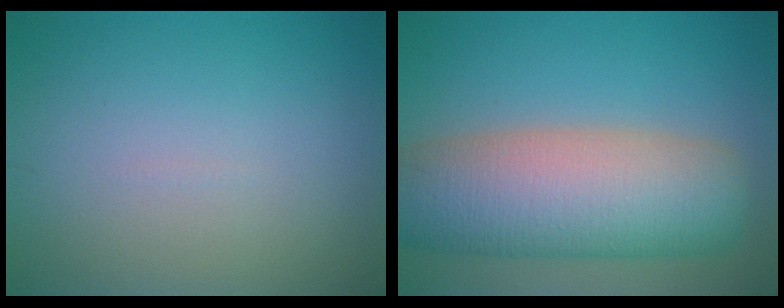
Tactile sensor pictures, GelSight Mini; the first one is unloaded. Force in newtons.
{"total": 11.2, "press": 11.2, "slide": 0.6}